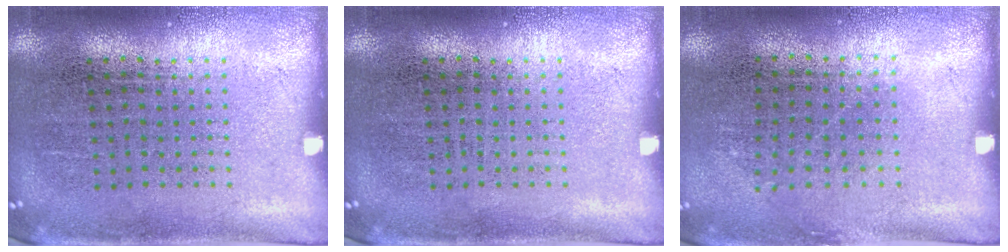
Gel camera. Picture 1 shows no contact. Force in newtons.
{"total": 0.0}
{"total": 0.8, "press": 0.6, "slide": 0.5}